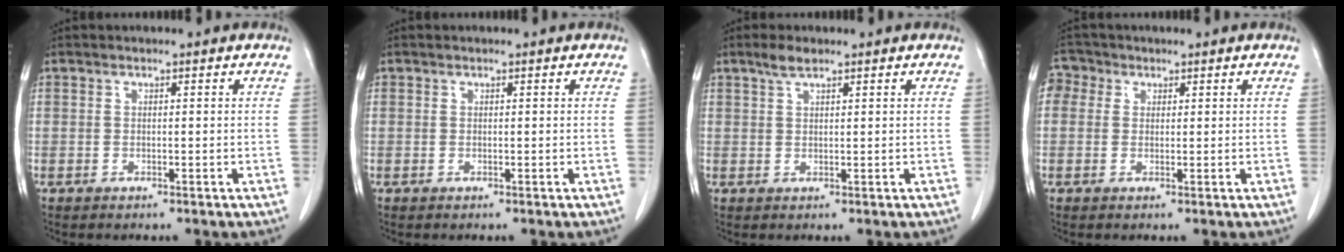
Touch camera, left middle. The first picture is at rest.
{"total": 0.0}
{"total": 2.3, "force": [1.7, 0.4, 1.4], "torque": [-0.034, 0.004, 0.035]}
{"total": 3.1, "force": [1.3, 2.7, 0.9], "torque": [-0.017, 0.010, 0.020]}